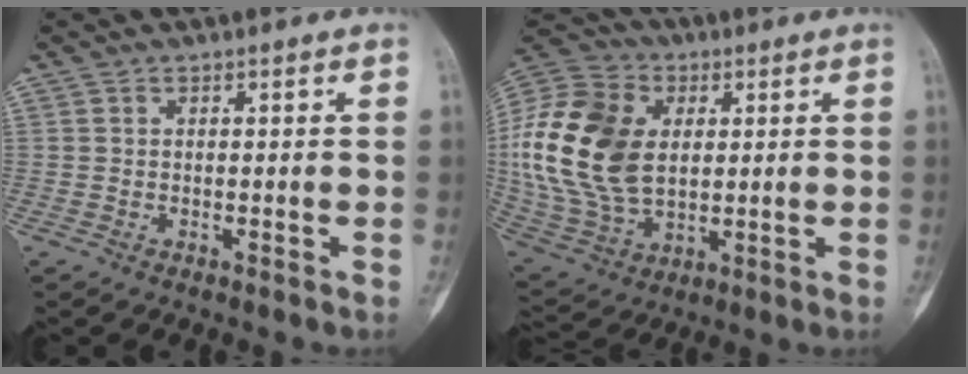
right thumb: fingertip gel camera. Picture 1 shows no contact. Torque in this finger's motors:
{"motor_torque": [1.71, 1.47, 0.68, -0.90, 0.22]}